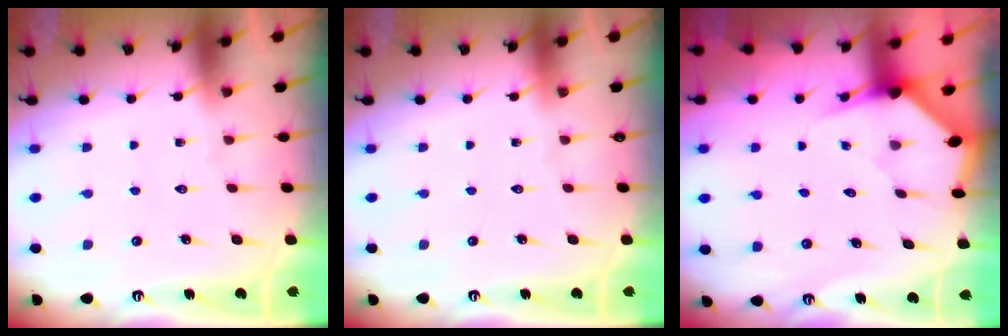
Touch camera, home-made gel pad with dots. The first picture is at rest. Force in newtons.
{"total": 0.0}
{"total": 2.8, "press": 2.8, "slide": 0.2}